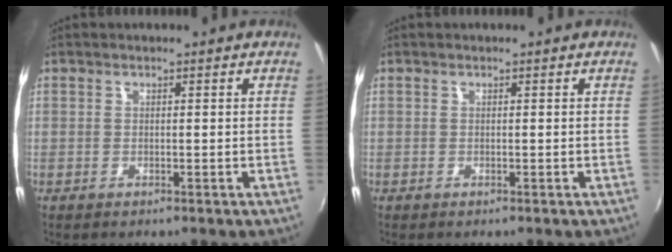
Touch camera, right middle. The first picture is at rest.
{"total": 0.0}